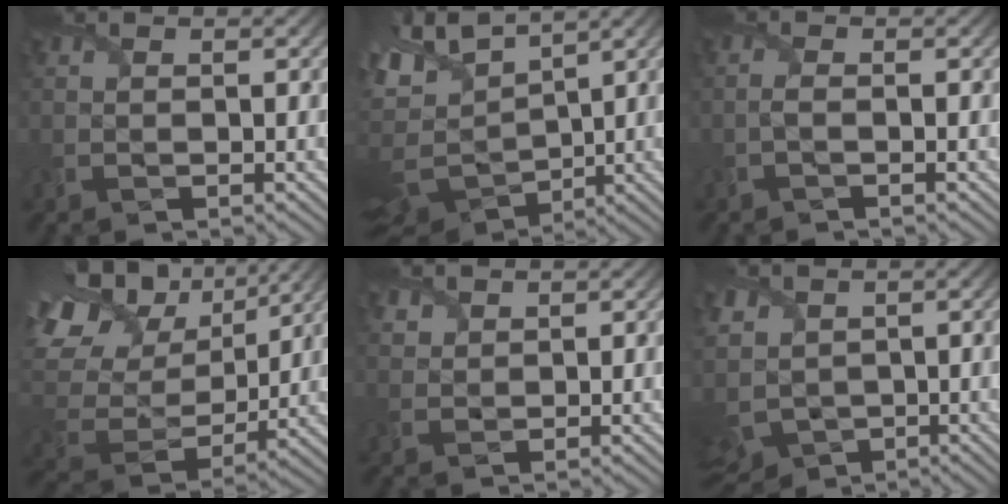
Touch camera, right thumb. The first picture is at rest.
{"total": 13.1, "force": [3.9, 7.5, 9.9], "torque": [-0.240, 0.001, 0.086]}
{"total": 1.1, "force": [-0.7, 0.1, 0.9], "torque": [-0.020, 0.001, -0.019]}
{"total": 17.2, "force": [7.9, 11.7, 9.9], "torque": [-0.245, 0.029, 0.146]}
{"total": 2.2, "force": [1.8, 1.1, 0.5], "torque": [-0.016, 0.001, 0.044]}
{"total": 6.3, "force": [0.5, 5.0, 3.8], "torque": [-0.132, -0.013, 0.004]}